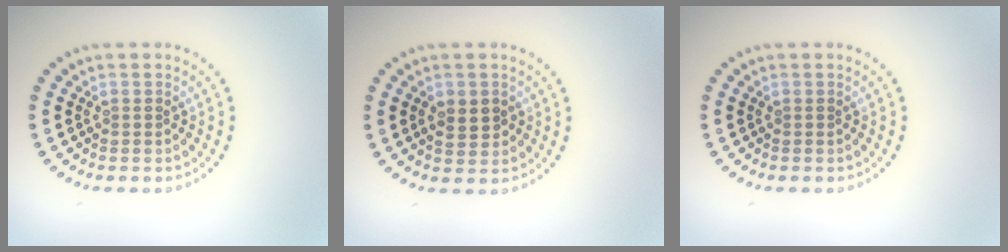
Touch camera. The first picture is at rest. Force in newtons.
{"total": 2.2, "press": 2.2, "slide": 0.1}
{"total": 0.0}